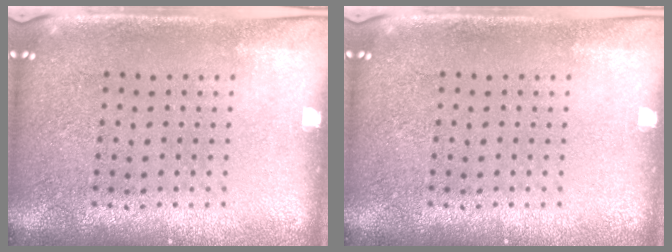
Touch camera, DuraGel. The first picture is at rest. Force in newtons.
{"total": 0.0}